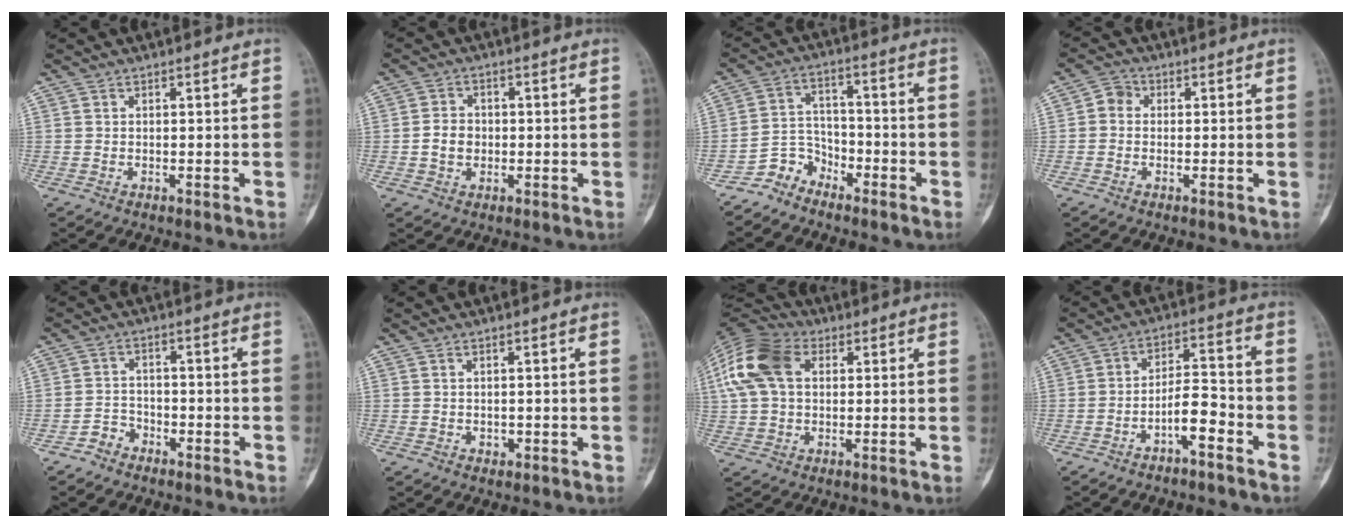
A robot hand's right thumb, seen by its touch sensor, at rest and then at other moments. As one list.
[{"total": 3.3, "force": [-0.5, 2.7, 1.8], "torque": [-0.024, 0.010, -0.012]}, {"total": 6.0, "force": [-4.9, 3.5, 0.4], "torque": [0.016, 0.051, -0.101]}, {"total": 3.2, "force": [0.1, 2.7, 1.6], "torque": [-0.011, 0.009, -0.008]}, {"total": 3.0, "force": [-2.2, 2.1, 0.3], "torque": [-0.001, 0.019, -0.044]}, {"total": 1.1, "force": [0.1, 0.8, 0.7], "torque": [-0.010, -0.001, 0.005]}, {"total": 15.2, "force": [4.3, 10.1, 10.4], "torque": [-0.214, 0.022, 0.072]}, {"total": 6.7, "force": [-3.5, 2.3, 5.2], "torque": [-0.088, 0.043, -0.059]}]